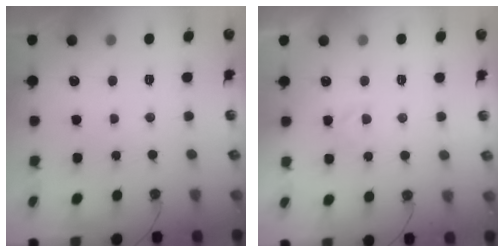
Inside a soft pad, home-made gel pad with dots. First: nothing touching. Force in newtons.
{"total": 2.4, "press": 2.4, "slide": 0.3}